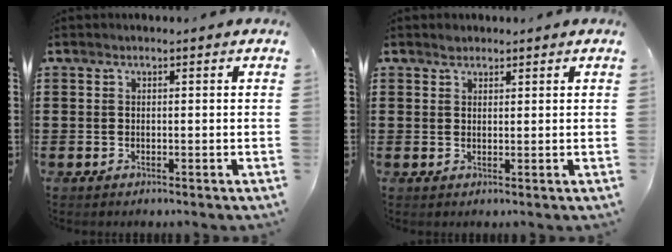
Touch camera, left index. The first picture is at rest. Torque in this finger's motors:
{"motor_torque": [0.25, -0.20, 0.03, 0.01]}